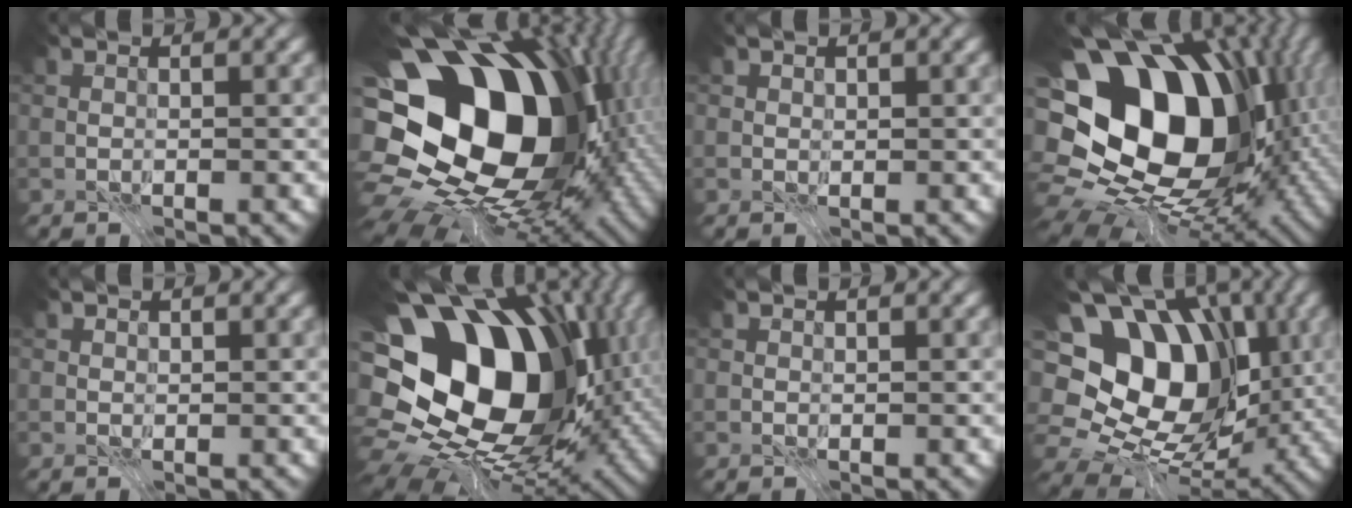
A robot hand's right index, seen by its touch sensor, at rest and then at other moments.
{"total": 22.4, "force": [1.5, 16.4, 15.2], "torque": [-0.255, -0.043, 0.035]}
{"total": 0.9, "force": [0.4, 0.7, 0.3], "torque": [-0.005, -0.005, 0.010]}
{"total": 20.3, "force": [1.6, 14.9, 13.7], "torque": [-0.226, -0.016, 0.062]}
{"total": 0.5, "force": [0.2, 0.4, 0.2], "torque": [-0.001, 0.000, 0.002]}
{"total": 20.1, "force": [2.0, 14.8, 13.5], "torque": [-0.221, -0.015, 0.069]}
{"total": 0.0}
{"total": 15.5, "force": [1.9, 11.7, 10.0], "torque": [-0.171, 0.026, 0.033]}